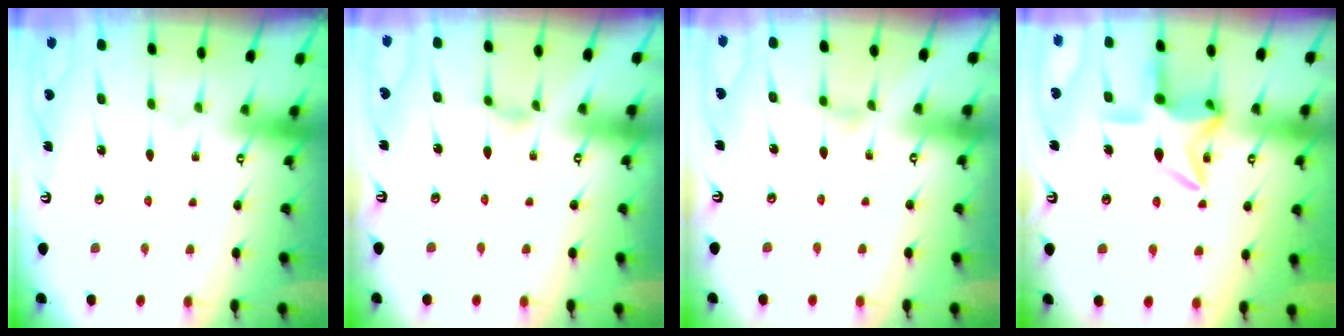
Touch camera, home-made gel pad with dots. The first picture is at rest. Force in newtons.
{"total": 1.9, "press": 1.9, "slide": 0.4}
{"total": 3.2, "press": 3.1, "slide": 0.5}
{"total": 12.4, "press": 12.3, "slide": 1.0}